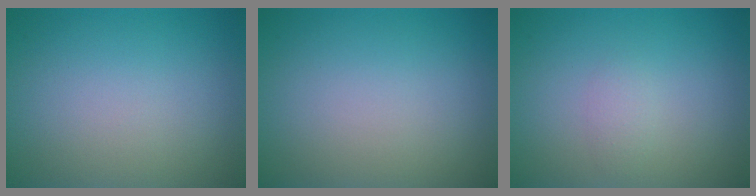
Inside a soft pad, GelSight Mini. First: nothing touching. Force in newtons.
{"total": 0.0}
{"total": 1.1, "press": 1.1, "slide": 0.0}